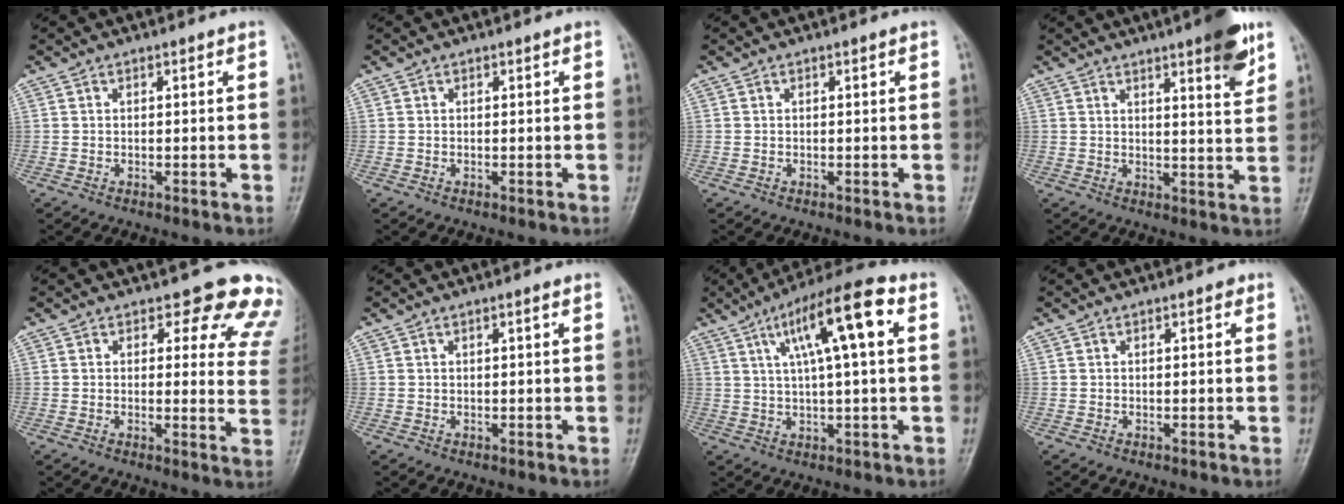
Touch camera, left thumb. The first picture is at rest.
{"total": 0.0}
{"total": 0.0}
{"total": 8.4, "force": [5.0, 1.3, 6.7], "torque": [-0.081, -0.027, 0.065]}
{"total": 12.5, "force": [10.7, 5.0, 4.1], "torque": [0.017, -0.071, 0.083]}
{"total": 0.7, "force": [0.2, 0.0, 0.7], "torque": [-0.014, 0.001, 0.002]}
{"total": 13.6, "force": [4.3, 2.8, 12.6], "torque": [-0.214, 0.018, 0.064]}
{"total": 0.7, "force": [0.3, 0.3, 0.6], "torque": [-0.005, 0.002, 0.000]}